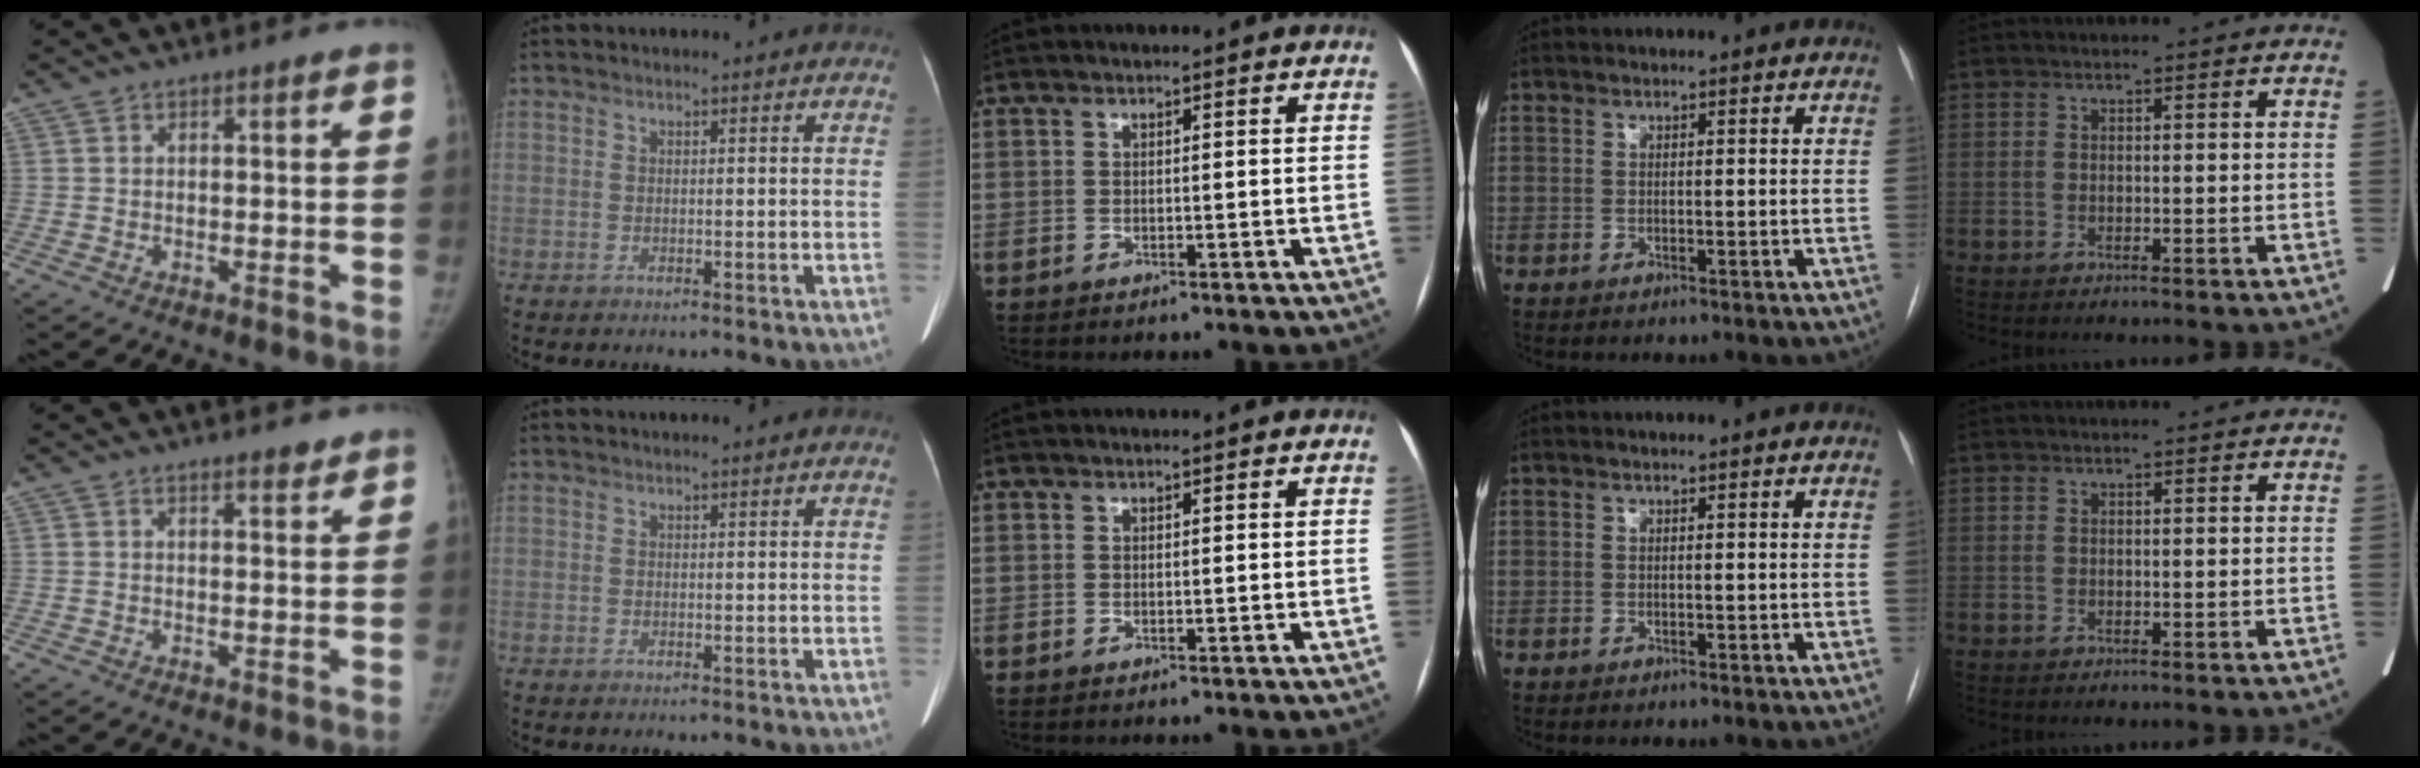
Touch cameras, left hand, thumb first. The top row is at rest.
{"thumb": {"total": 1.9, "force": [1.7, 0.5, 0.8], "torque": [-0.005, -0.013, 0.025]}}